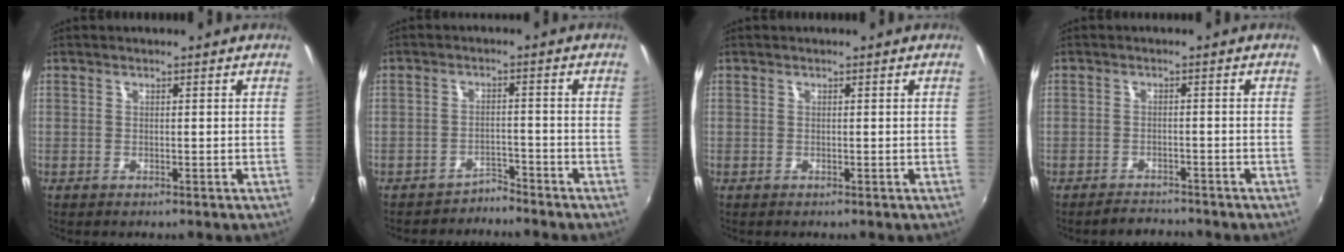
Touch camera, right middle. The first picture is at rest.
{"total": 2.8, "force": [-2.8, 0.4, -0.3], "torque": [0.005, 0.005, -0.045]}
{"total": 0.0}
{"total": 3.0, "force": [-3.0, 0.7, 0.2], "torque": [-0.016, 0.002, -0.048]}